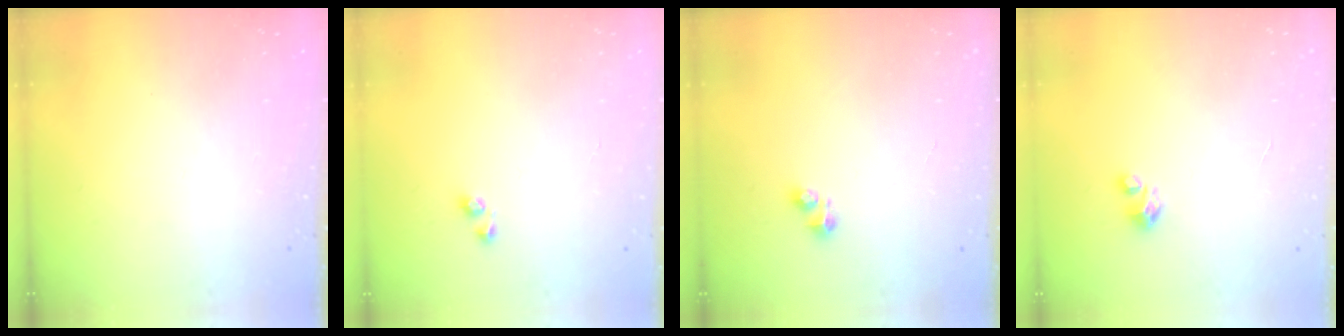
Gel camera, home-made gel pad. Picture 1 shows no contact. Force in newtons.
{"total": 2.4, "press": 2.0, "slide": 1.3}
{"total": 2.4, "press": 2.4, "slide": 0.3}
{"total": 1.7, "press": 1.7, "slide": 0.1}